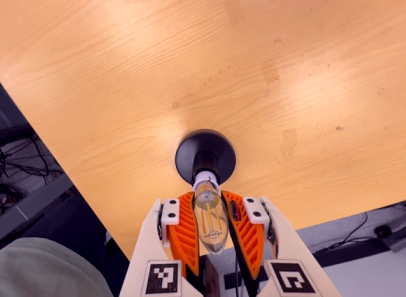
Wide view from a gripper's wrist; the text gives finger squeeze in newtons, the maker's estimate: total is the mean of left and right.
{"total": 21.1, "left": 21.3, "right": 20.9}